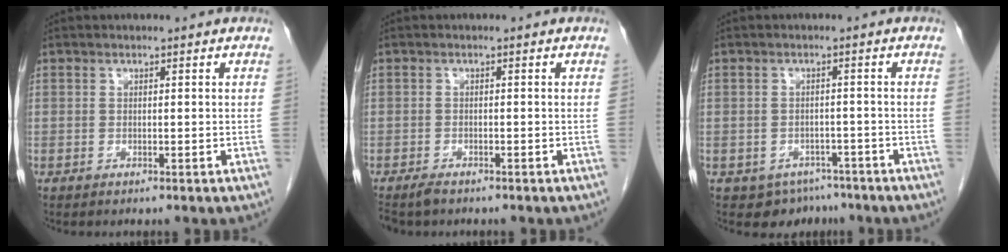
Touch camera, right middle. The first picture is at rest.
{"total": 2.5, "force": [-2.1, 0.8, 1.1], "torque": [-0.023, -0.007, -0.036]}
{"total": 5.0, "force": [-3.8, 3.2, 0.3], "torque": [0.010, 0.010, -0.048]}